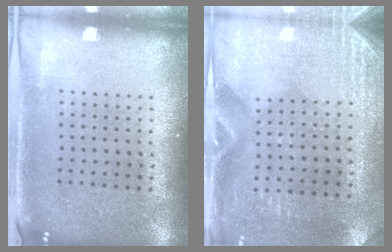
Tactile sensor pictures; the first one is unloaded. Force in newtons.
{"total": 2.8, "press": 2.5, "slide": 1.3}